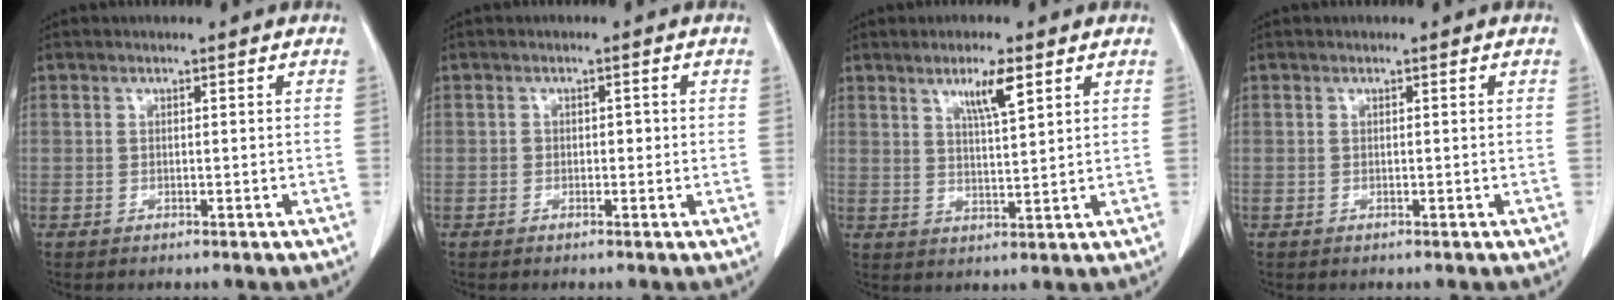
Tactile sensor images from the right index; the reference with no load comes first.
{"total": 1.1, "force": [0.0, 0.8, 0.7], "torque": [-0.003, 0.004, 0.002]}
{"total": 5.3, "force": [3.1, 0.5, 4.3], "torque": [-0.075, -0.002, 0.054]}
{"total": 0.0}